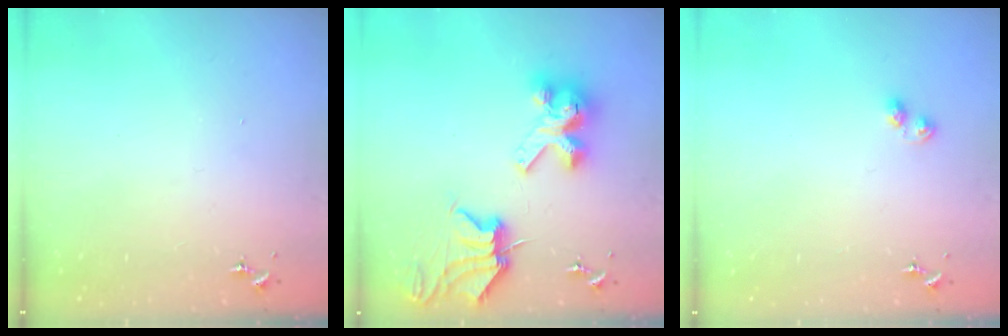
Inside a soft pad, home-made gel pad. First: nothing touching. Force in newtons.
{"total": 11.1, "press": 11.1, "slide": 0.6}
{"total": 3.6, "press": 3.5, "slide": 0.4}